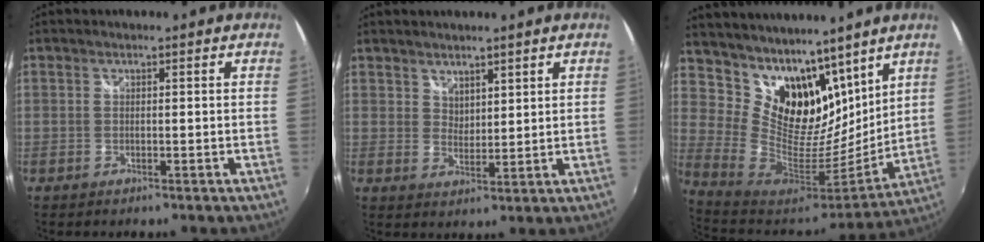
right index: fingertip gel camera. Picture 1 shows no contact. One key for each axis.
{"total": 3.4, "fx": 2.8, "fy": 1.7, "fz": 0.8, "tx": -0.005, "ty": 0.003, "tz": 0.052}
{"total": 21.0, "fx": 14.4, "fy": 12.3, "fz": 9.1, "tx": -0.202, "ty": -0.006, "tz": 0.274}